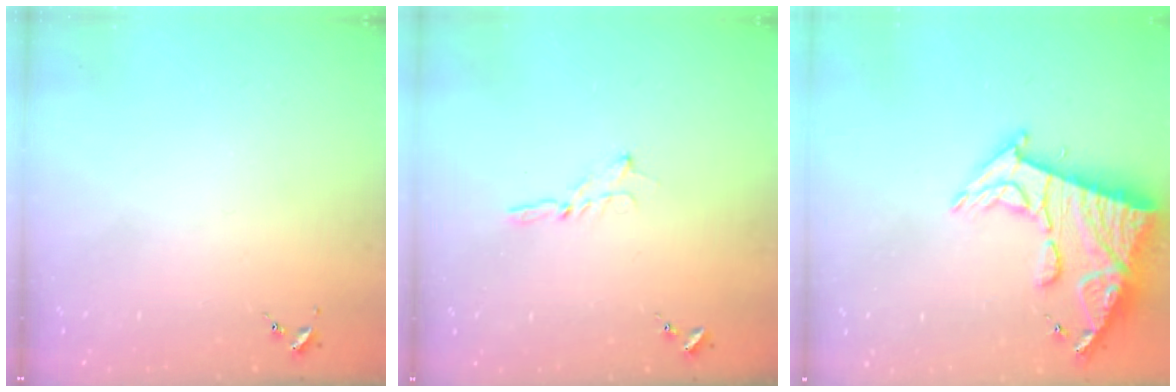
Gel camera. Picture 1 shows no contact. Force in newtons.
{"total": 1.8, "press": 1.7, "slide": 0.2}
{"total": 17.7, "press": 17.6, "slide": 1.6}